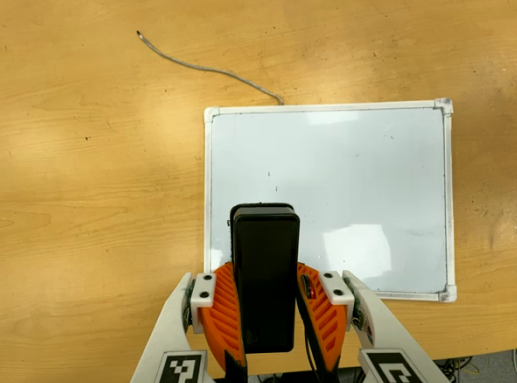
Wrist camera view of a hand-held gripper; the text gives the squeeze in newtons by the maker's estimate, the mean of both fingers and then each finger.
{"total": 5.5, "left": 4.8, "right": 6.1}